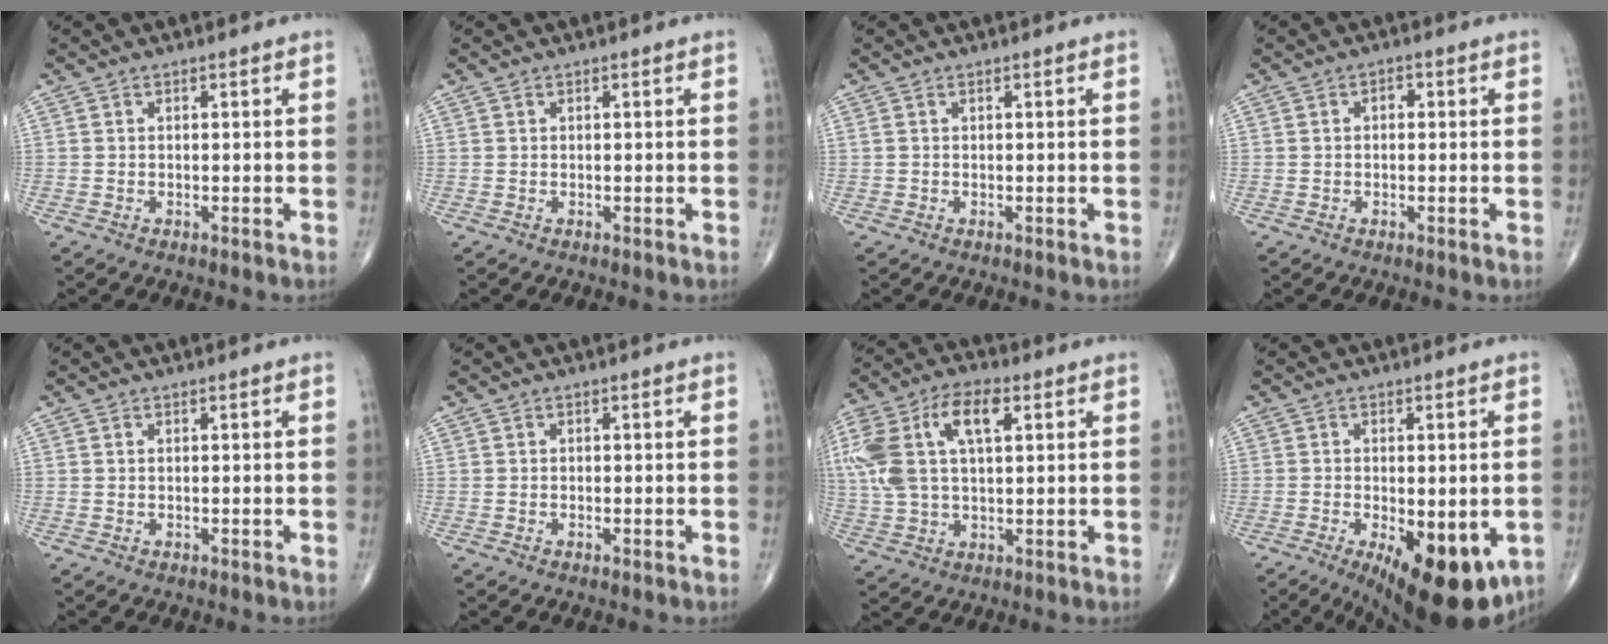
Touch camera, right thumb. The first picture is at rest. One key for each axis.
{"total": 0.0}
{"total": 0.6, "fx": 0.3, "fy": 0.2, "fz": 0.4, "tx": -0.014, "ty": 0.010, "tz": 0.008}
{"total": 1.5, "fx": 0.2, "fy": 1.0, "fz": 1.1, "tx": -0.014, "ty": 0.008, "tz": 0.001}
{"total": 0.0}
{"total": 0.0}
{"total": 17.7, "fx": 4.9, "fy": 9.2, "fz": 14.4, "tx": -0.323, "ty": 0.025, "tz": 0.088}
{"total": 16.5, "fx": -6.4, "fy": 7.1, "fz": 13.5, "tx": -0.159, "ty": -0.013, "tz": -0.079}